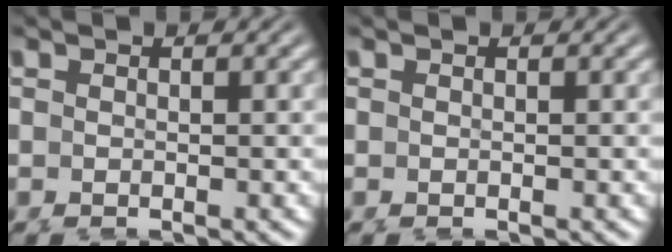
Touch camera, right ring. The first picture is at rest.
{"total": 0.0}